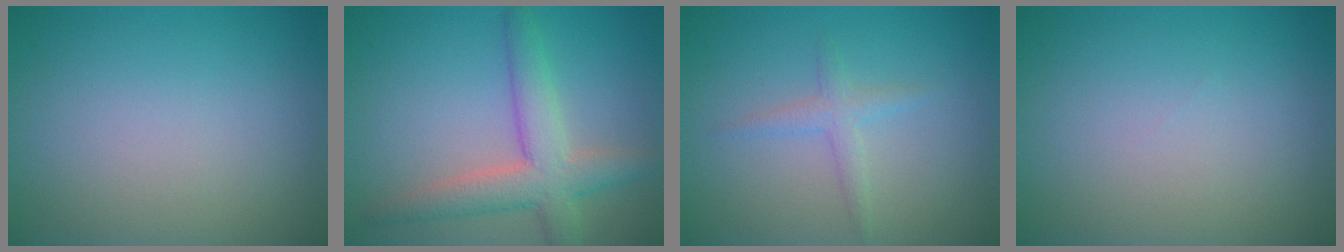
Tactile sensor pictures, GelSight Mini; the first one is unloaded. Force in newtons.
{"total": 5.1, "press": 5.1, "slide": 0.3}
{"total": 1.6, "press": 1.6, "slide": 0.1}
{"total": 0.0}